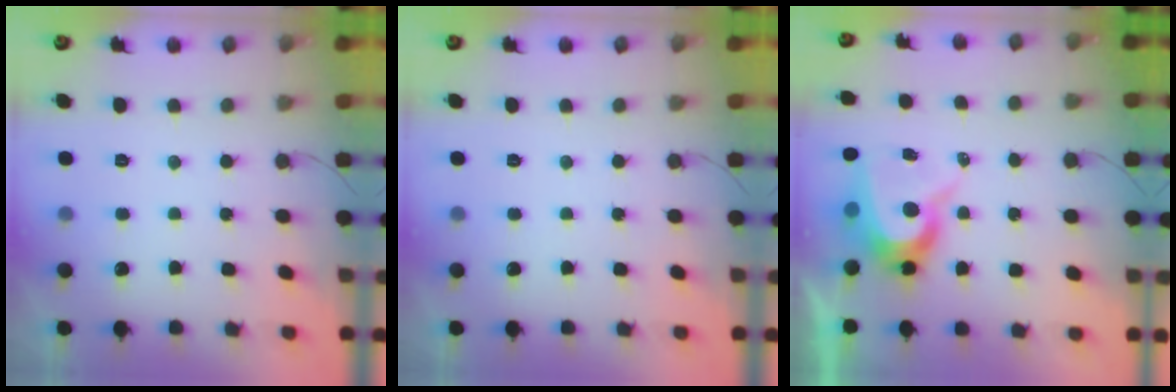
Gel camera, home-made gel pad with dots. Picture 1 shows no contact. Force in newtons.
{"total": 0.0}
{"total": 9.7, "press": 9.7, "slide": 0.6}